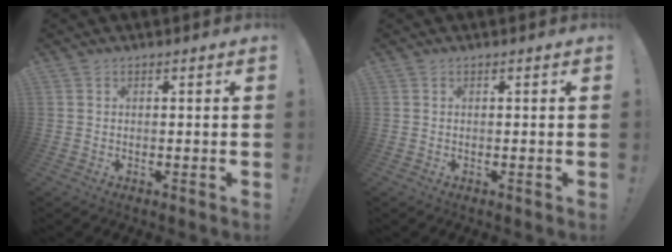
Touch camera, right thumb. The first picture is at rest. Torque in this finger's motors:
{"motor_torque": [0.00, 0.00, 0.00, 0.00, 0.00]}